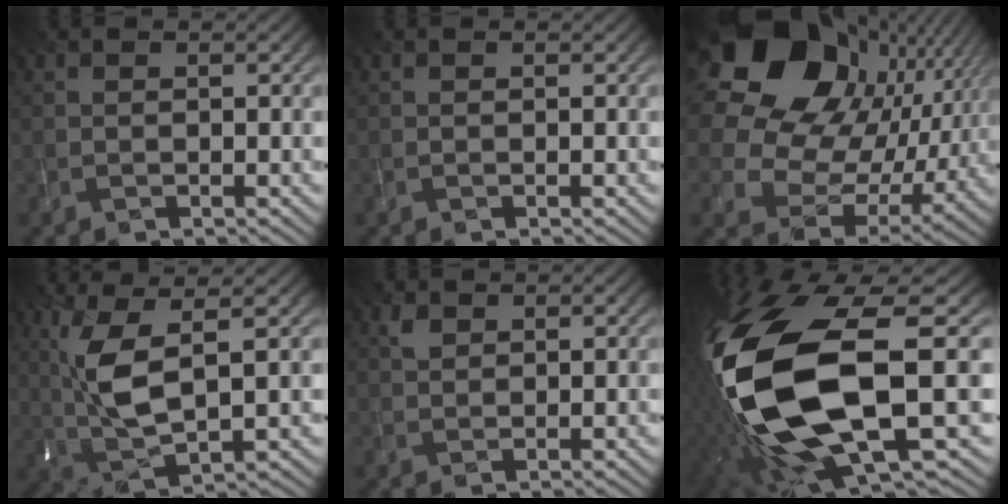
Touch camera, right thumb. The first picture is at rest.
{"total": 0.0}
{"total": 22.8, "force": [7.8, 16.7, 13.4], "torque": [-0.325, 0.021, 0.155]}
{"total": 8.3, "force": [1.9, 2.5, 7.7], "torque": [-0.180, 0.002, 0.042]}
{"total": 1.5, "force": [0.9, 1.0, 0.7], "torque": [-0.018, 0.003, 0.019]}
{"total": 19.1, "force": [-1.7, 8.2, 17.2], "torque": [-0.398, -0.049, -0.009]}